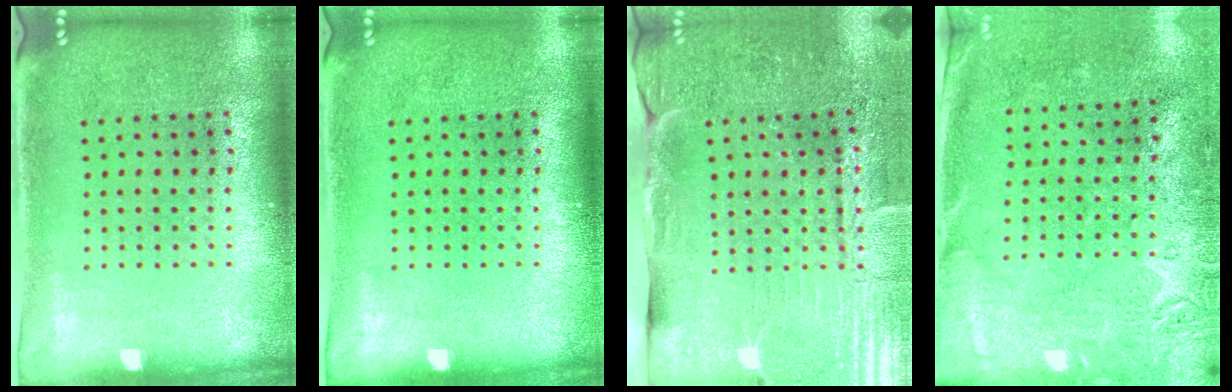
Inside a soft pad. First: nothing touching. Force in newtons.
{"total": 0.0}
{"total": 3.6, "press": 3.5, "slide": 0.7}
{"total": 2.7, "press": 2.2, "slide": 1.6}